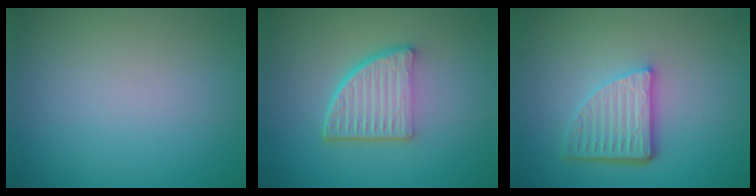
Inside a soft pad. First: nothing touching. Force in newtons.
{"total": 5.3, "press": 3.9, "slide": 3.7}
{"total": 5.0, "press": 3.5, "slide": 3.6}